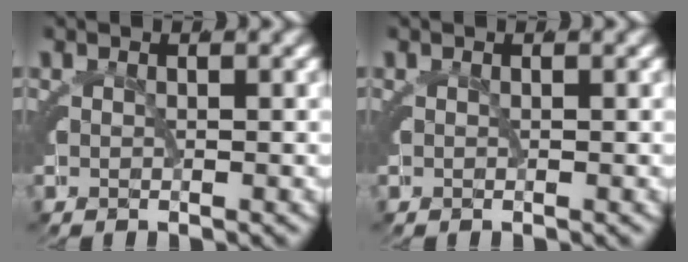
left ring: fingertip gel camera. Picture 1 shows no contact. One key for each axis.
{"total": 0.0}